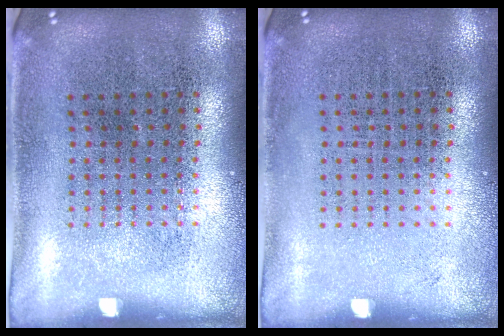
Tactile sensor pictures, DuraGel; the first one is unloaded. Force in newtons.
{"total": 0.0}